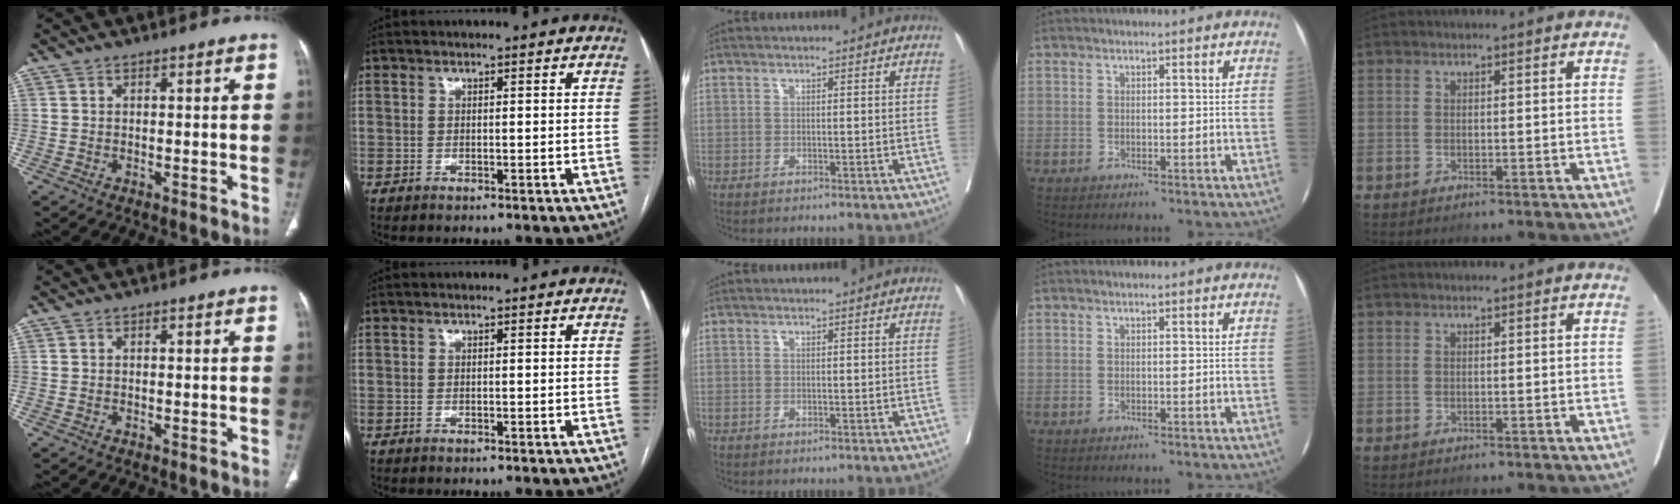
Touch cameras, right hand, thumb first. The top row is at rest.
{}